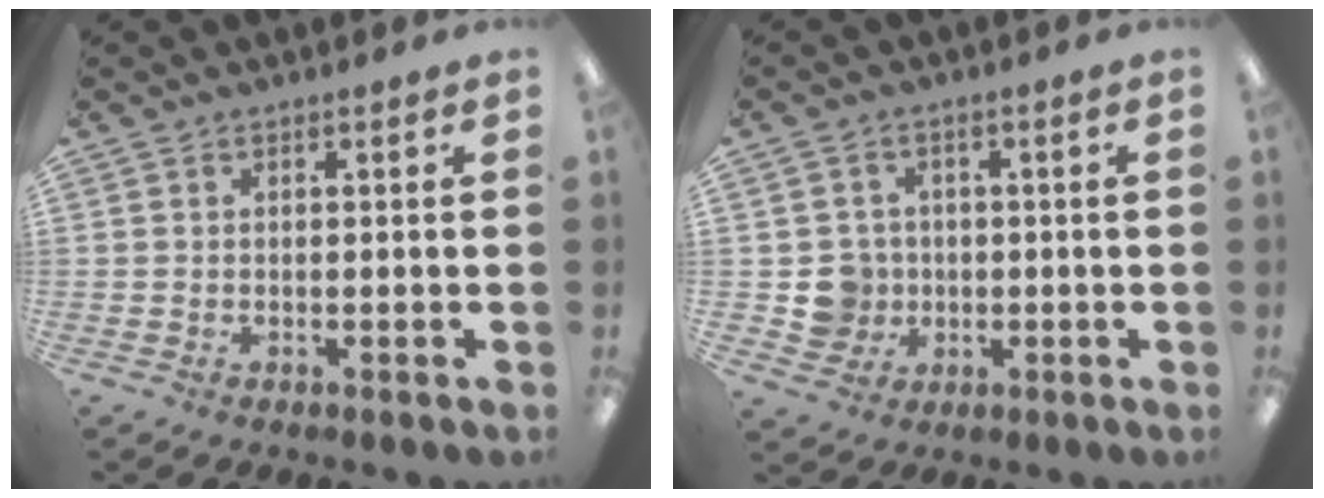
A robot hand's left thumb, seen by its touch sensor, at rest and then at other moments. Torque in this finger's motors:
{"motor_torque": [-0.10, 0.11, 0.04, -0.01, 0.00]}